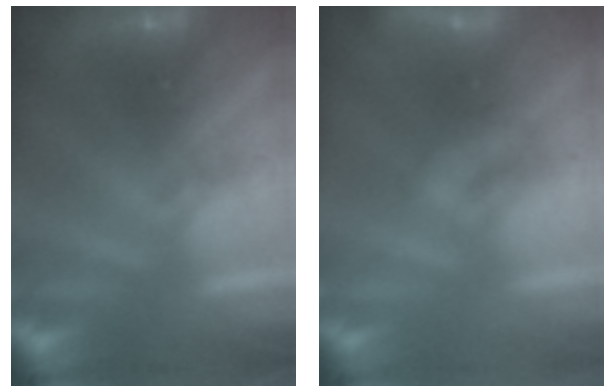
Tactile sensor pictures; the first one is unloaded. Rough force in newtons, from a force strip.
{"total": 2.1}